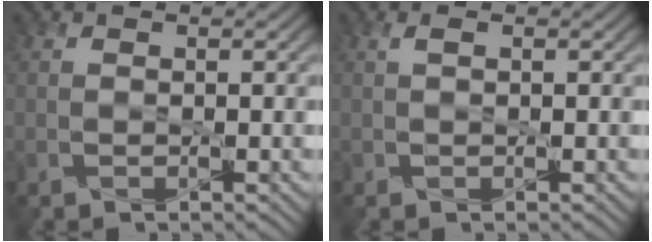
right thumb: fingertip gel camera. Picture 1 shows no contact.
{"total": 0.8, "force": [0.3, 0.2, 0.7], "torque": [-0.016, 0.002, 0.005]}